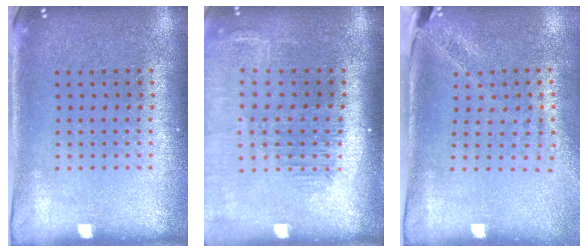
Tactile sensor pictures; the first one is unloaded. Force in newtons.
{"total": 1.6, "press": 1.5, "slide": 0.6}
{"total": 1.8, "press": 1.5, "slide": 1.1}